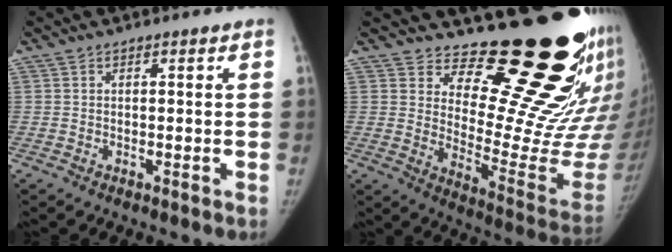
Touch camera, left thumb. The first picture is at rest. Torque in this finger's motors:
{"motor_torque": [1.00, 0.99, 1.43, -1.33, 0.02]}